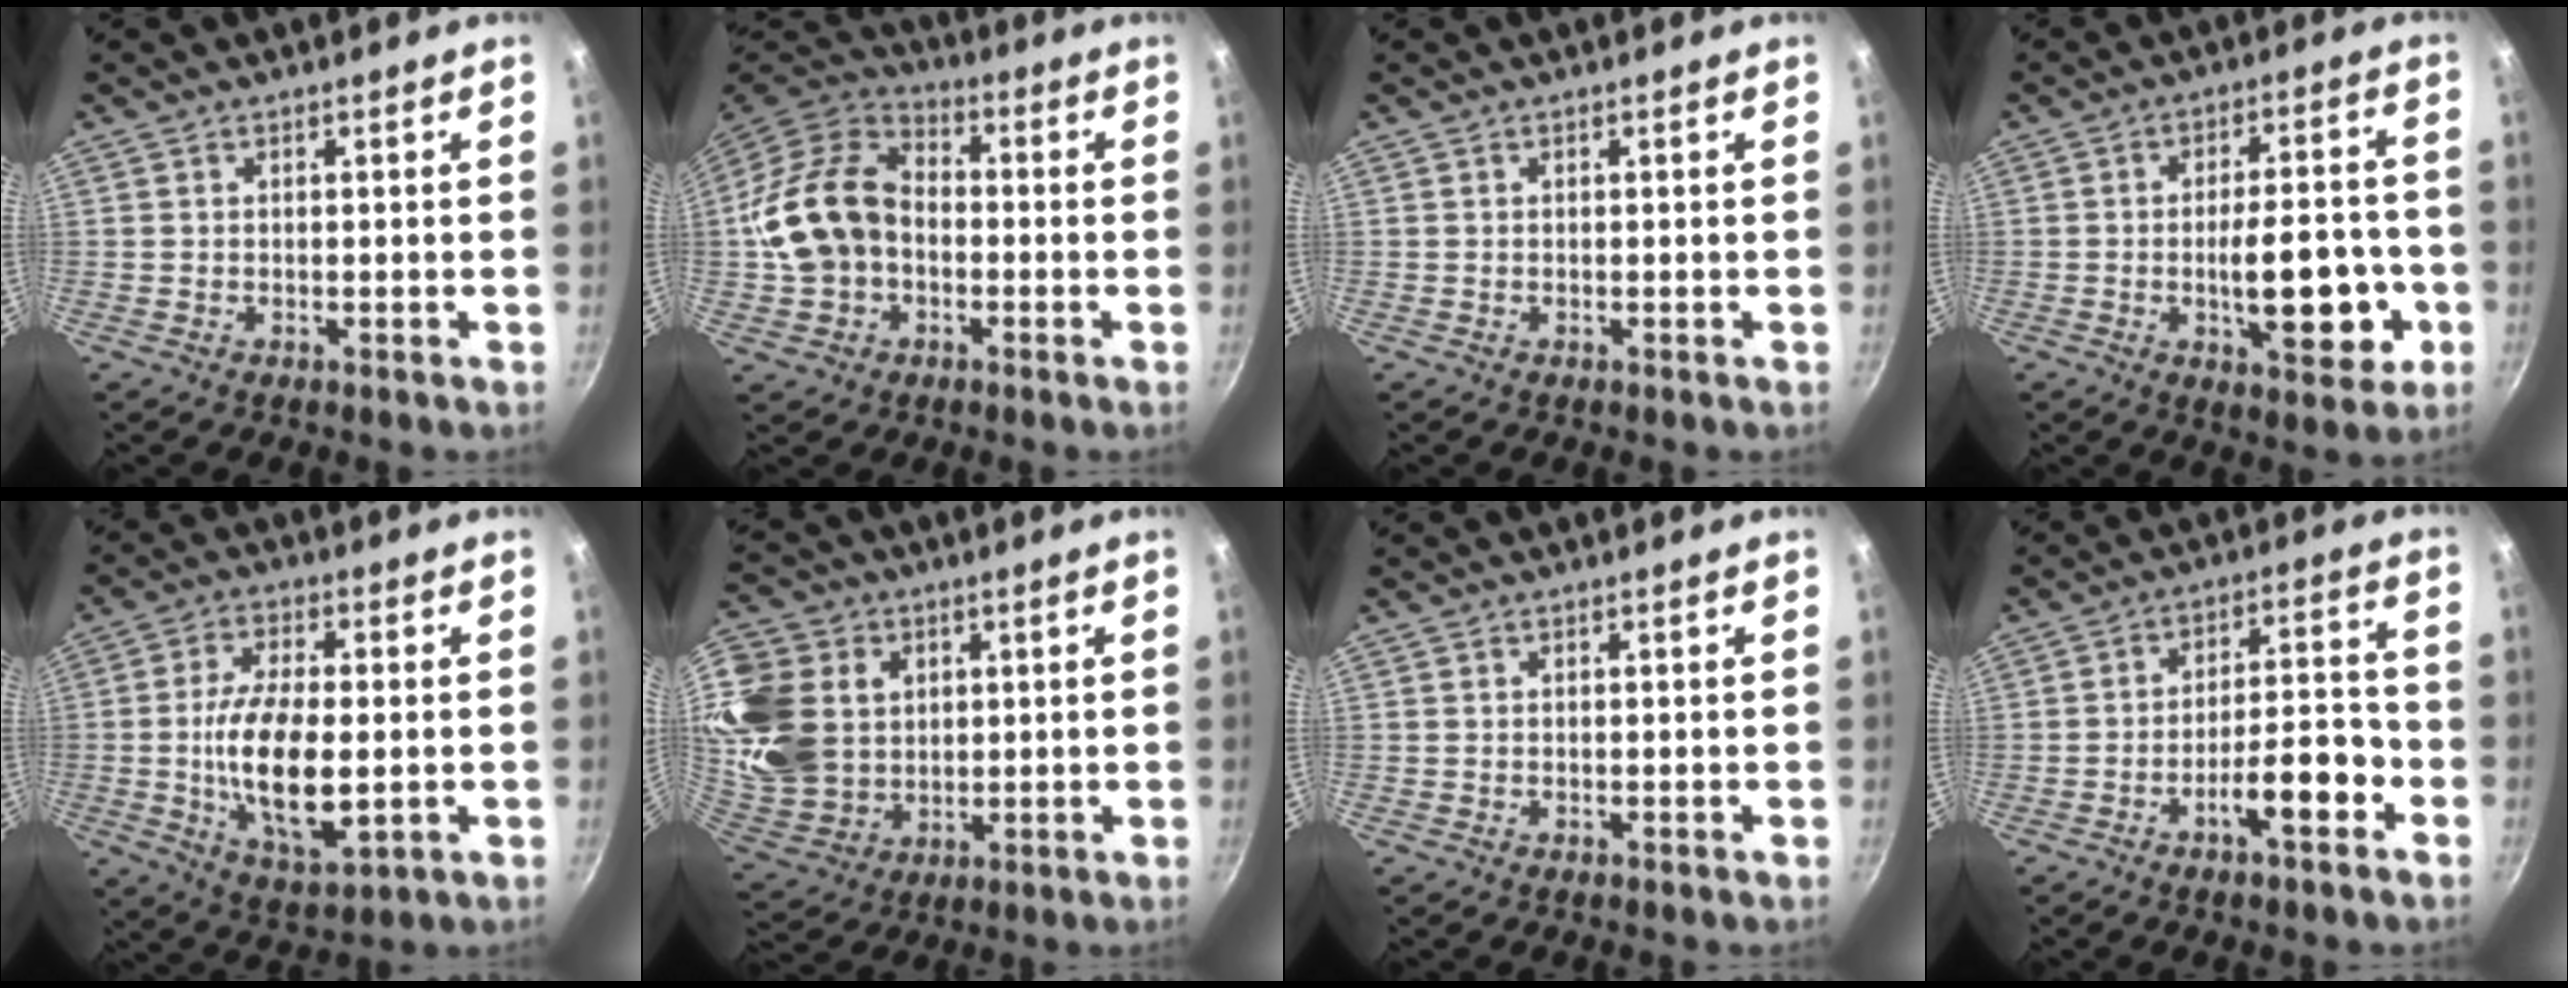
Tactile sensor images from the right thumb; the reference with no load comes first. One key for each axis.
{"total": 16.2, "fx": -1.4, "fy": 12.1, "fz": 10.7, "tx": -0.183, "ty": 0.041, "tz": -0.036}
{"total": 0.0}
{"total": 14.7, "fx": -3.7, "fy": 5.9, "fz": 12.9, "tx": -0.154, "ty": 0.016, "tz": -0.048}
{"total": 15.1, "fx": -1.4, "fy": 6.6, "fz": 13.4, "tx": -0.254, "ty": -0.006, "tz": -0.025}
{"total": 21.1, "fx": 5.1, "fy": 16.8, "fz": 11.7, "tx": -0.240, "ty": -0.010, "tz": 0.106}
{"total": 0.0}
{"total": 10.0, "fx": -4.7, "fy": 3.2, "fz": 8.2, "tx": -0.107, "ty": 0.049, "tz": -0.073}